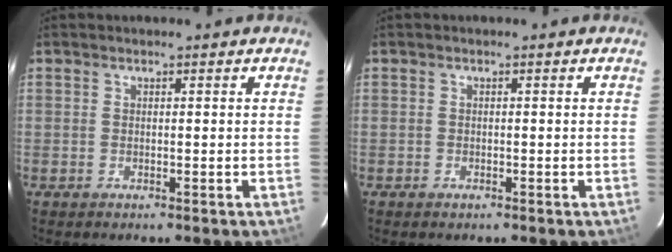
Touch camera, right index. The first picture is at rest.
{"total": 0.8, "force": [-0.5, 0.6, 0.1], "torque": [0.000, 0.002, -0.008]}